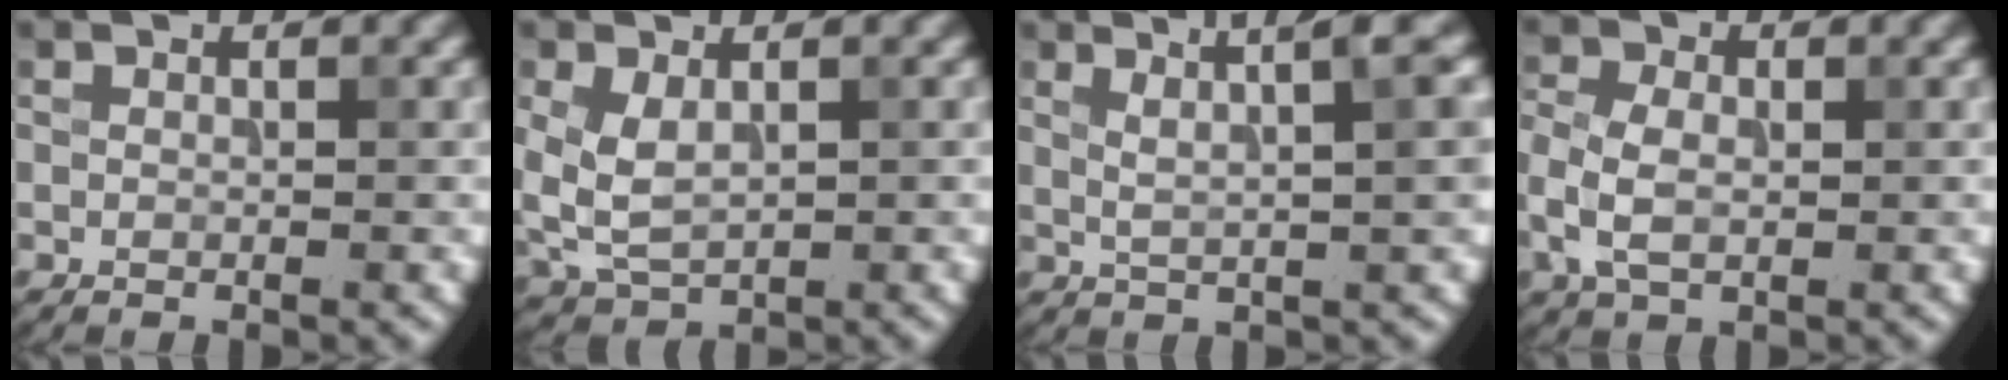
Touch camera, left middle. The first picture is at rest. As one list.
[{"total": 3.9, "force": [0.4, 2.5, 3.0], "torque": [-0.074, 0.000, 0.014]}, {"total": 5.2, "force": [2.6, 1.2, 4.3], "torque": [-0.047, 0.015, 0.030]}, {"total": 4.3, "force": [-0.9, 2.9, 3.1], "torque": [-0.087, -0.003, -0.021]}]